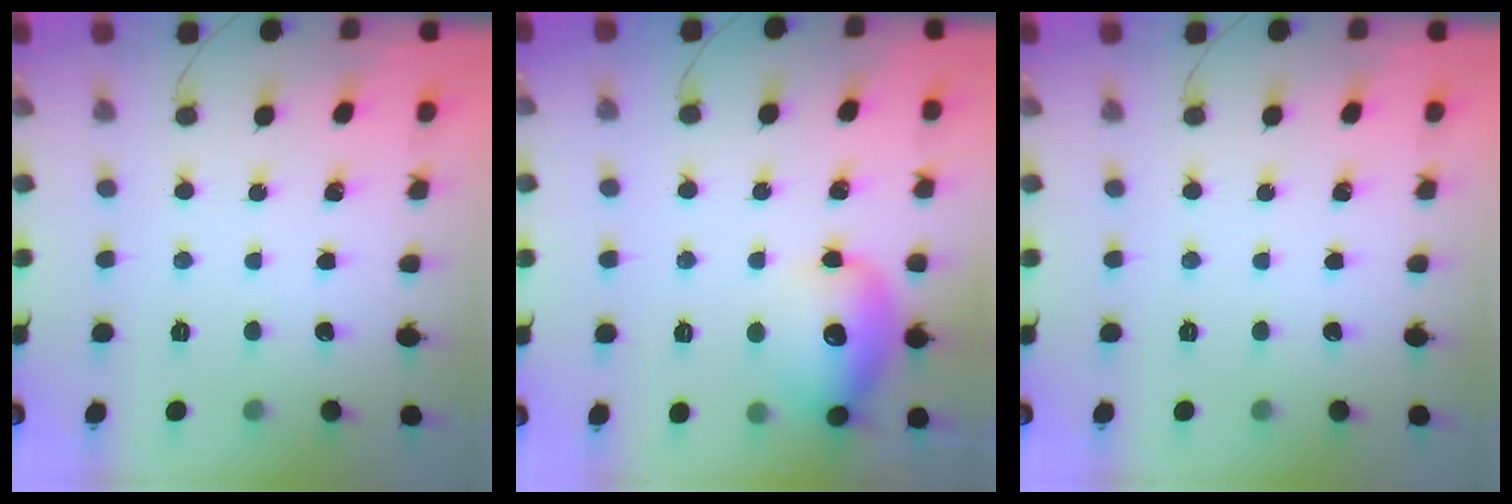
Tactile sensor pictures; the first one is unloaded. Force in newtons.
{"total": 18.2, "press": 15.1, "slide": 10.1}
{"total": 0.0}